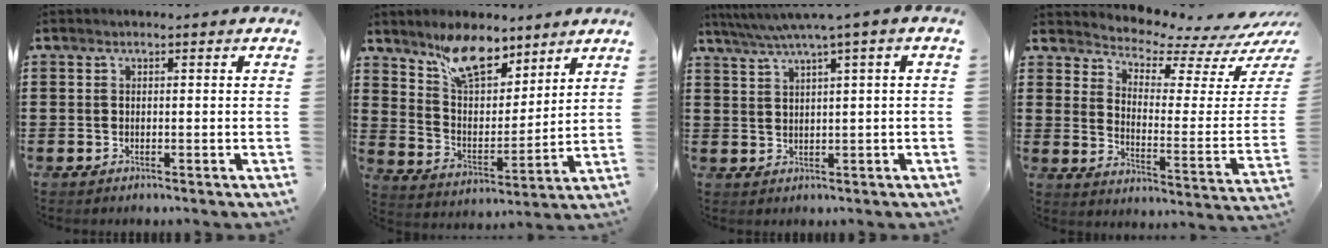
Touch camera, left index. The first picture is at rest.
{"total": 9.7, "force": [7.8, 3.5, 4.5], "torque": [-0.107, -0.025, 0.144]}
{"total": 3.7, "force": [1.8, -0.5, 3.2], "torque": [-0.066, -0.008, 0.028]}
{"total": 3.7, "force": [3.5, 0.5, 1.1], "torque": [-0.039, -0.047, 0.052]}